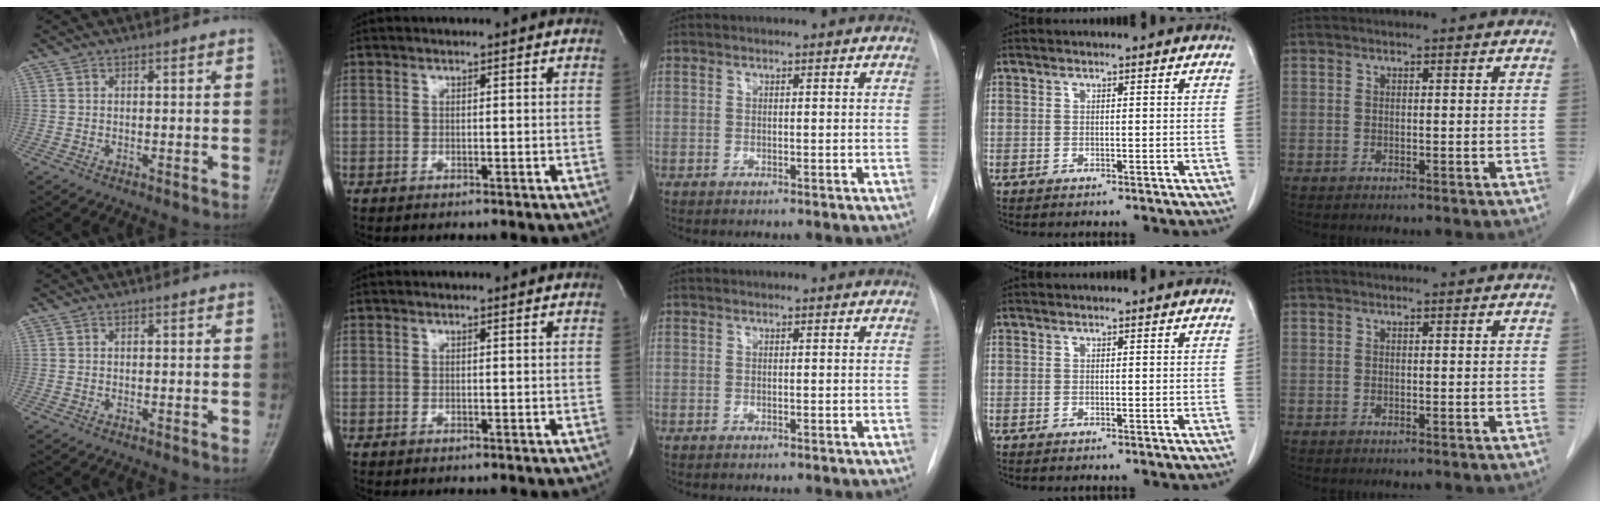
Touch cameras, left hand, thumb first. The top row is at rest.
{}